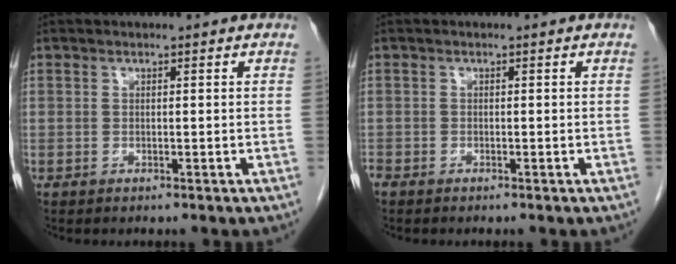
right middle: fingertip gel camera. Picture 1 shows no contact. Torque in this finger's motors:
{"motor_torque": [0.17, -0.08, 0.05, 0.02]}